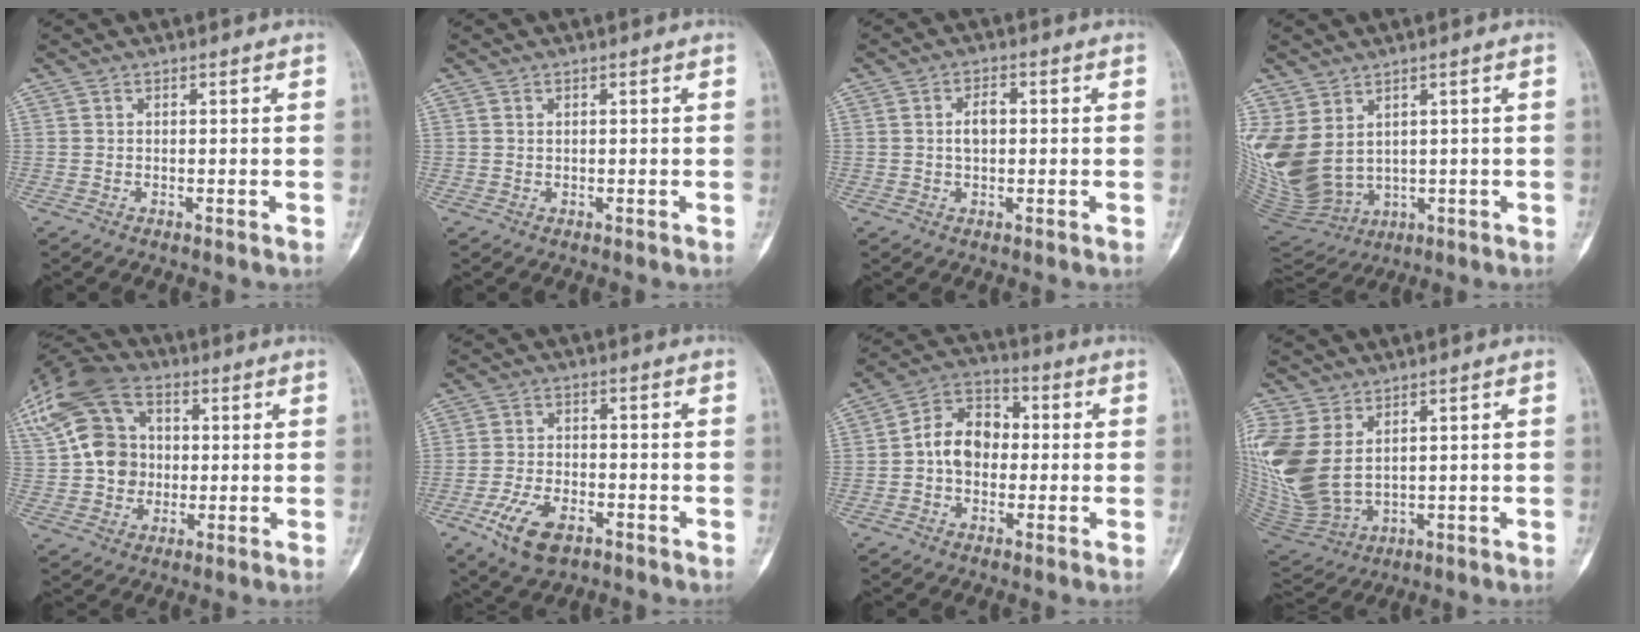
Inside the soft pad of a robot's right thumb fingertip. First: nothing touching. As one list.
[{"total": 0.5, "force": [0.3, 0.4, 0.2], "torque": [0.002, 0.000, 0.005]}, {"total": 3.4, "force": [0.2, 1.9, 2.7], "torque": [-0.040, 0.003, 0.000]}, {"total": 16.5, "force": [2.8, 12.2, 10.7], "torque": [-0.262, -0.012, 0.094]}, {"total": 16.8, "force": [2.6, 13.2, 10.0], "torque": [-0.190, 0.021, 0.043]}, {"total": 8.9, "force": [-4.6, 4.6, 6.1], "torque": [-0.118, 0.015, -0.079]}, {"total": 9.5, "force": [-0.5, 7.2, 6.3], "torque": [-0.077, 0.029, -0.024]}, {"total": 15.2, "force": [3.3, 10.1, 10.9], "torque": [-0.265, -0.018, 0.088]}]